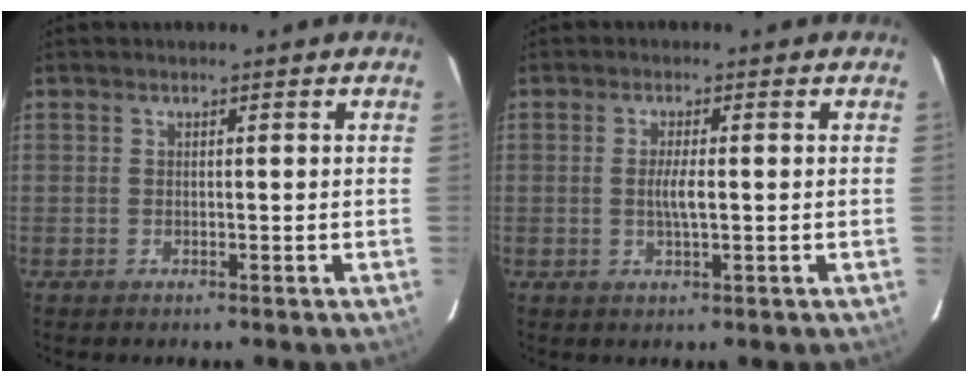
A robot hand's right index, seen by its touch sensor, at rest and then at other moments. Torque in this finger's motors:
{"motor_torque": [0.52, -0.11, 0.37, 0.09]}